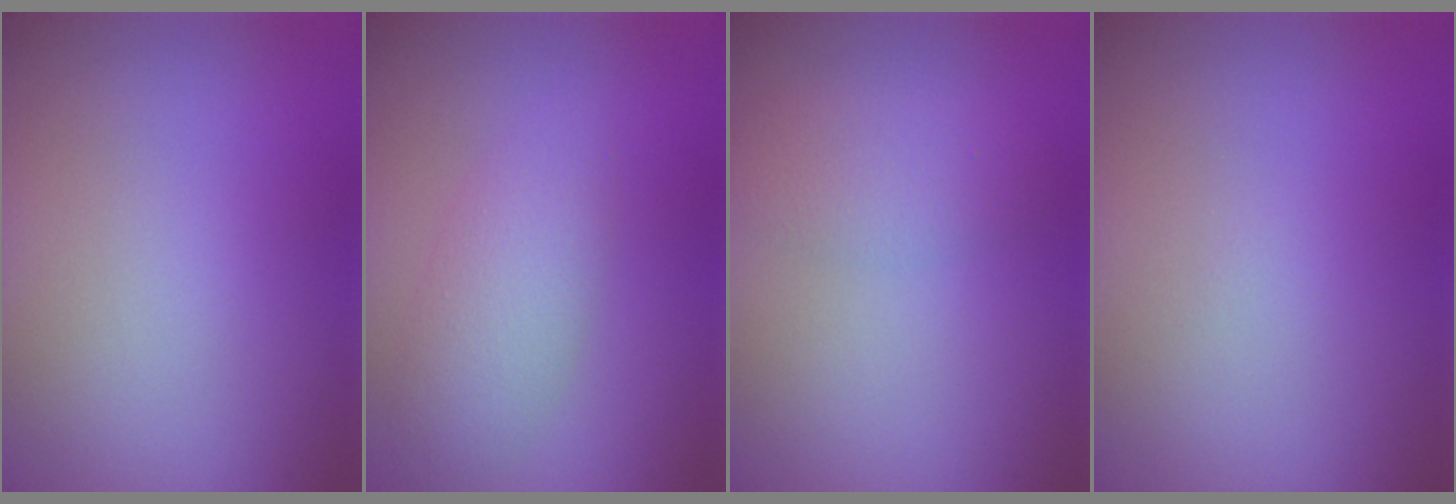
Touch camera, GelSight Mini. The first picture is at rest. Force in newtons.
{"total": 3.3, "press": 3.3, "slide": 0.2}
{"total": 2.5, "press": 2.5, "slide": 0.1}
{"total": 0.0}